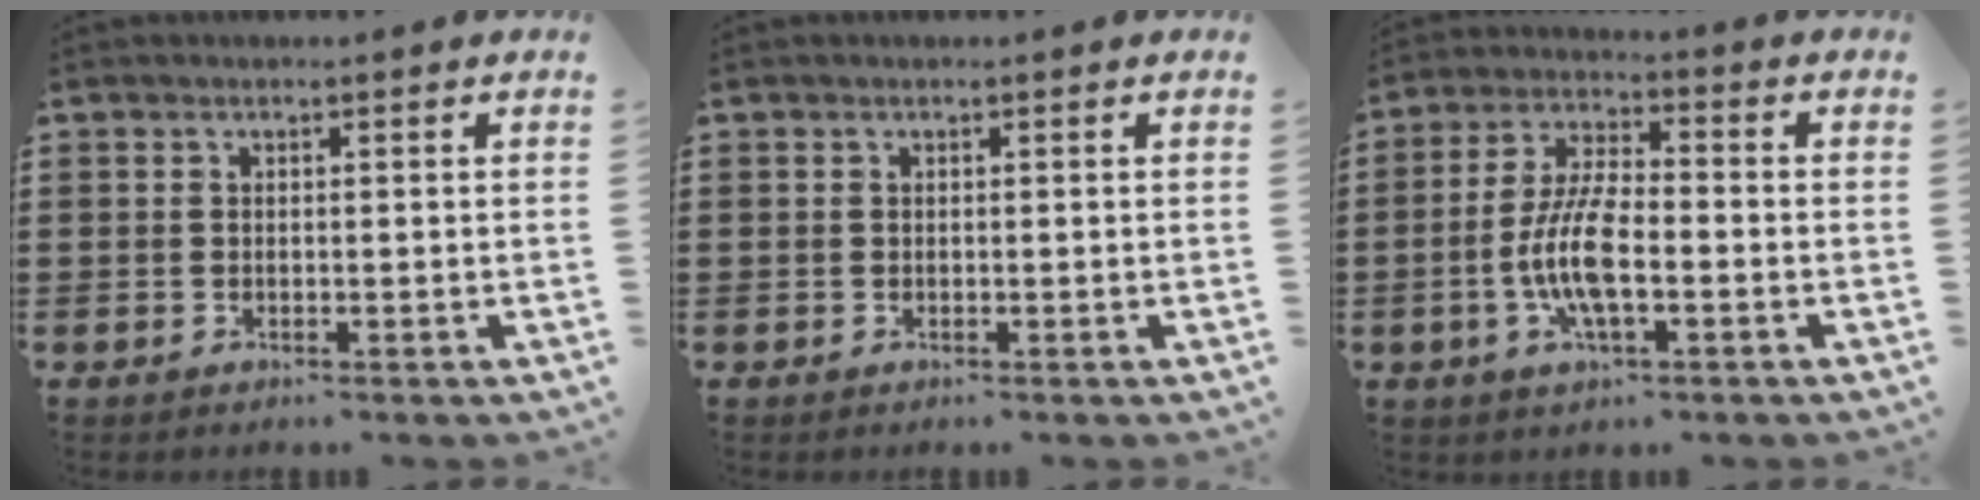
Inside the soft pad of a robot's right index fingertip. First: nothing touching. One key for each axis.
{"total": 0.0}
{"total": 9.2, "fx": -2.3, "fy": 3.1, "fz": 8.4, "tx": -0.187, "ty": -0.012, "tz": -0.048}